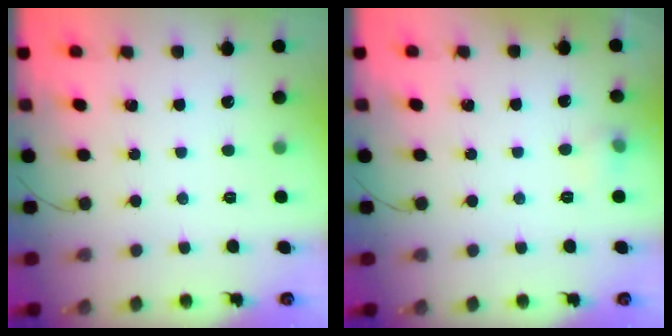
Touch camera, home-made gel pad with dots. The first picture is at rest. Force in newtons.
{"total": 4.8, "press": 4.5, "slide": 1.7}